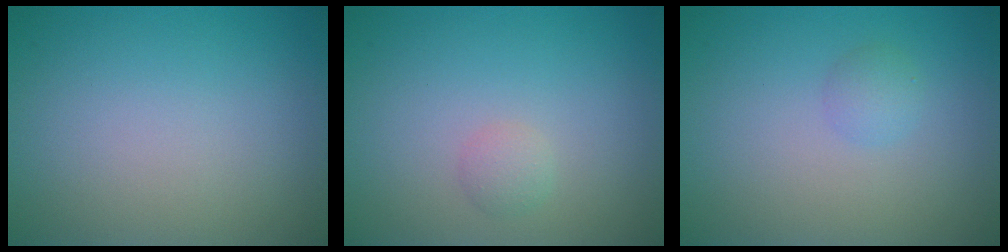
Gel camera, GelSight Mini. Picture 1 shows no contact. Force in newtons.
{"total": 1.0, "press": 1.0, "slide": 0.0}
{"total": 1.2, "press": 1.2, "slide": 0.1}